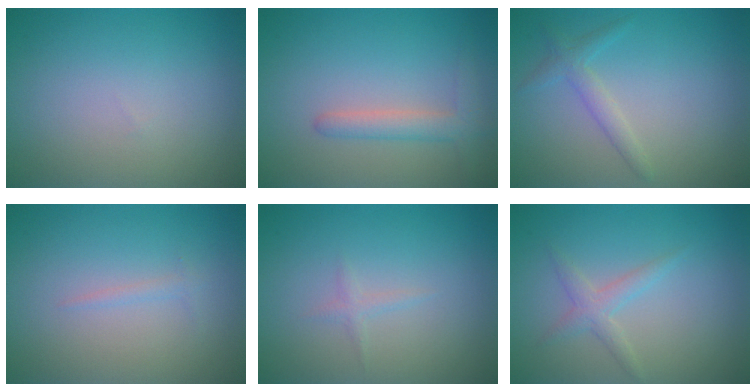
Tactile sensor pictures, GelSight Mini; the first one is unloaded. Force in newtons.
{"total": 2.4, "press": 2.4, "slide": 0.3}
{"total": 1.7, "press": 1.7, "slide": 0.1}
{"total": 0.7, "press": 0.7, "slide": 0.0}
{"total": 0.8, "press": 0.8, "slide": 0.1}
{"total": 1.8, "press": 1.8, "slide": 0.1}